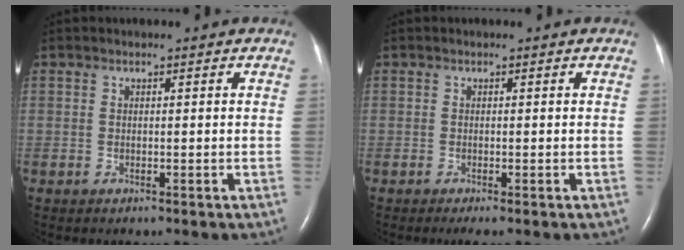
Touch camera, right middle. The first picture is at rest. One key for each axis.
{"total": 1.1, "fx": -0.8, "fy": 0.0, "fz": 0.8, "tx": -0.018, "ty": -0.006, "tz": -0.013}